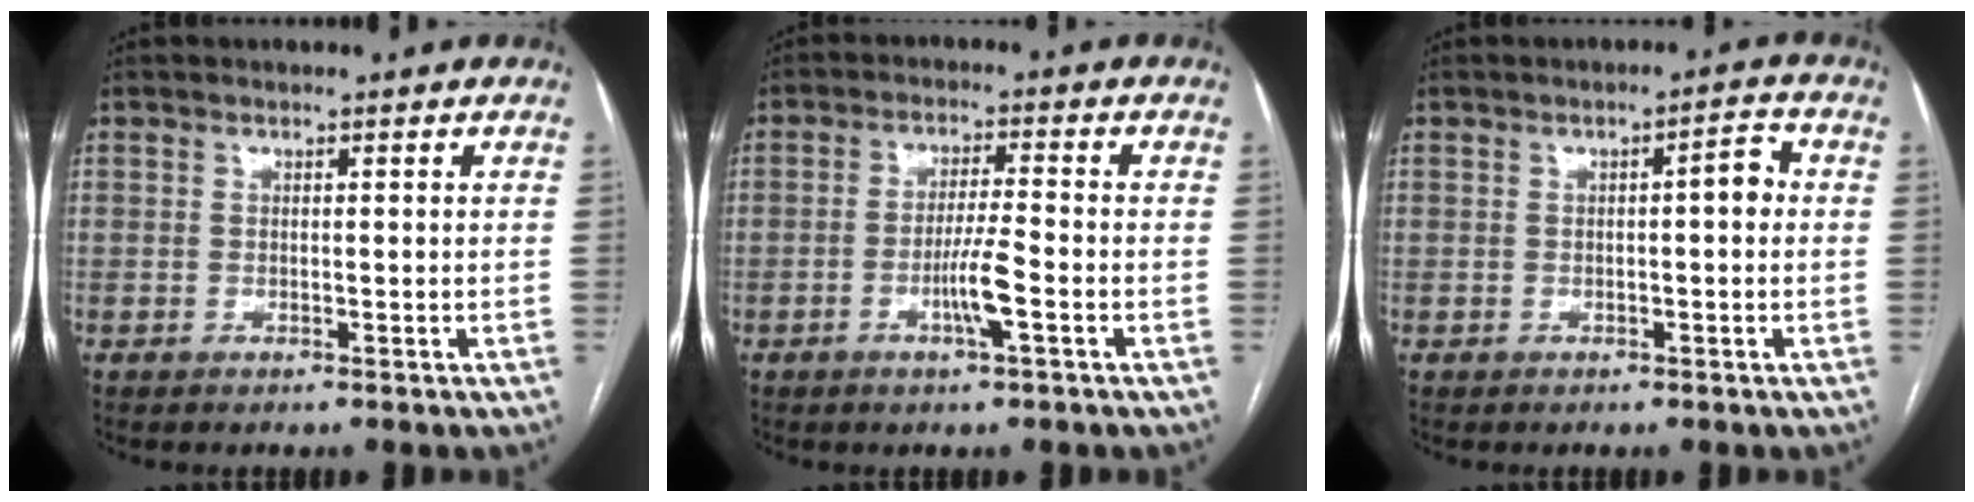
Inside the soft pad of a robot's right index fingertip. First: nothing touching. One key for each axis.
{"total": 5.3, "fx": -1.9, "fy": -0.1, "fz": 4.9, "tx": -0.093, "ty": -0.007, "tz": -0.038}
{"total": 2.9, "fx": 0.2, "fy": 0.7, "fz": 2.8, "tx": -0.035, "ty": 0.011, "tz": 0.002}